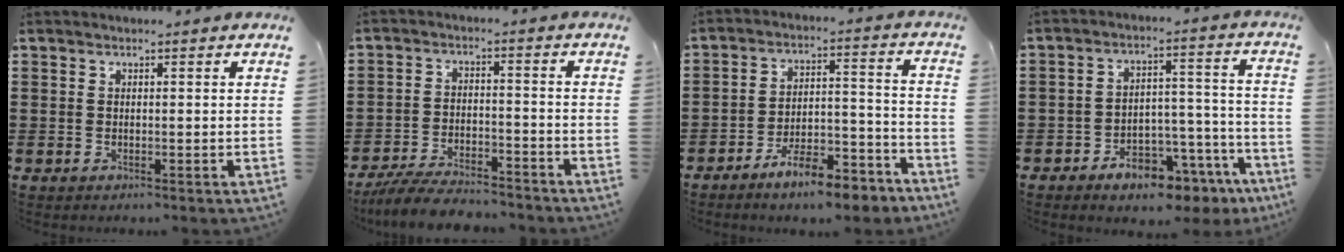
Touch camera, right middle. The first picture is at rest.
{"total": 6.3, "force": [-6.1, 0.9, 1.5], "torque": [-0.033, 0.007, -0.120]}
{"total": 8.8, "force": [-7.7, 1.5, 4.0], "torque": [-0.064, 0.022, -0.145]}
{"total": 7.0, "force": [-6.0, 2.4, 2.8], "torque": [-0.048, 0.023, -0.113]}